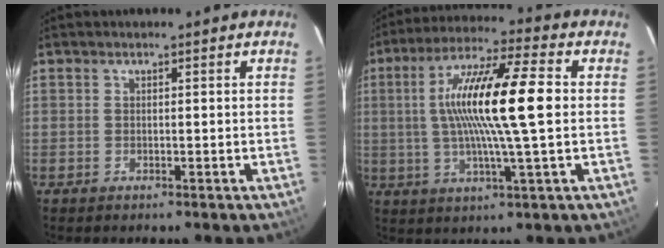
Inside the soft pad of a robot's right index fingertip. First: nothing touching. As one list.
[{"total": 16.0, "force": [1.0, 1.1, 15.9], "torque": [-0.292, 0.010, 0.014]}]